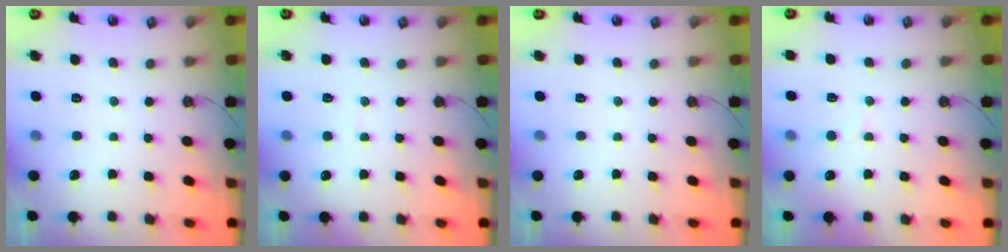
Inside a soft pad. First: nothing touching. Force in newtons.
{"total": 2.0, "press": 2.0, "slide": 0.1}
{"total": 0.0}
{"total": 7.1, "press": 7.0, "slide": 1.3}